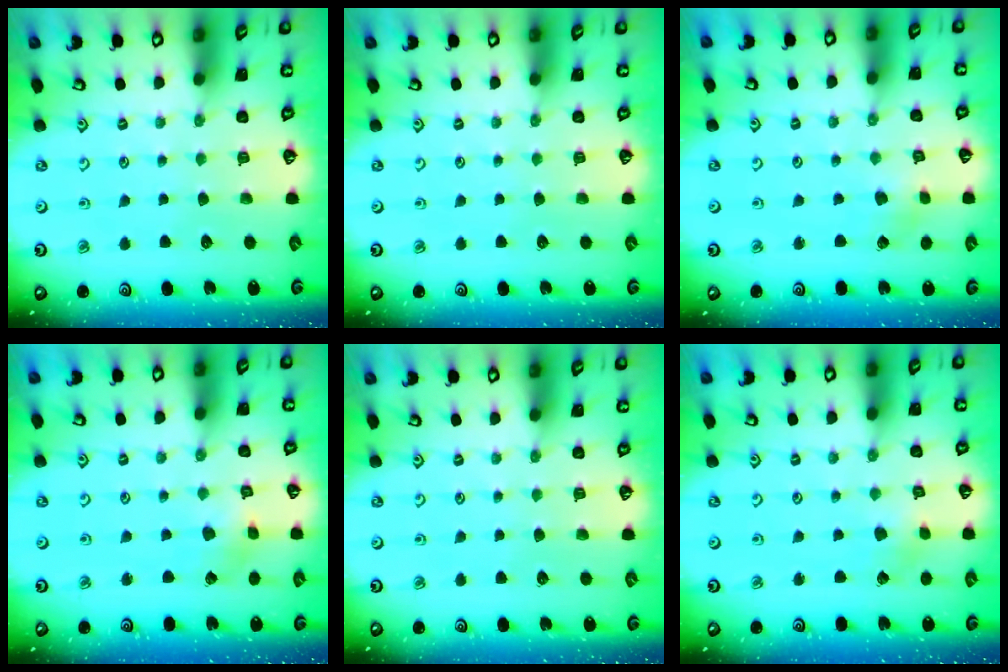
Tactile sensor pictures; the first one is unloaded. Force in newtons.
{"total": 0.0}
{"total": 2.1, "press": 2.1, "slide": 0.3}
{"total": 1.7, "press": 1.7, "slide": 0.2}
{"total": 0.0}
{"total": 1.8, "press": 1.8, "slide": 0.3}